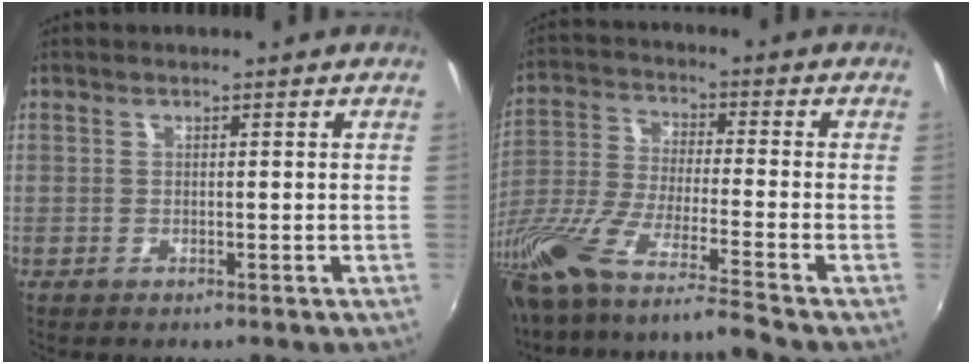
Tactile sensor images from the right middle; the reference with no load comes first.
{"total": 18.8, "force": [-15.1, -1.0, 11.1], "torque": [-0.198, -0.069, -0.275]}